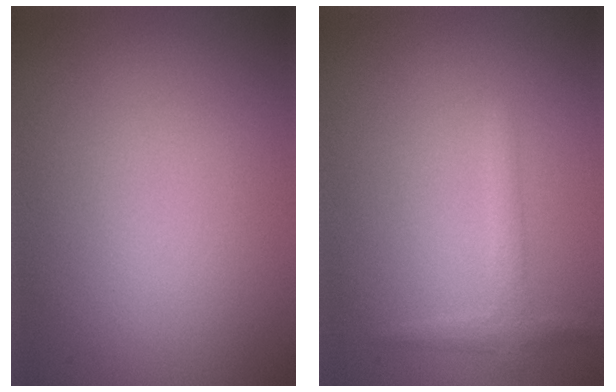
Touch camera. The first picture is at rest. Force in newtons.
{"total": 1.8, "press": 1.7, "slide": 0.1}